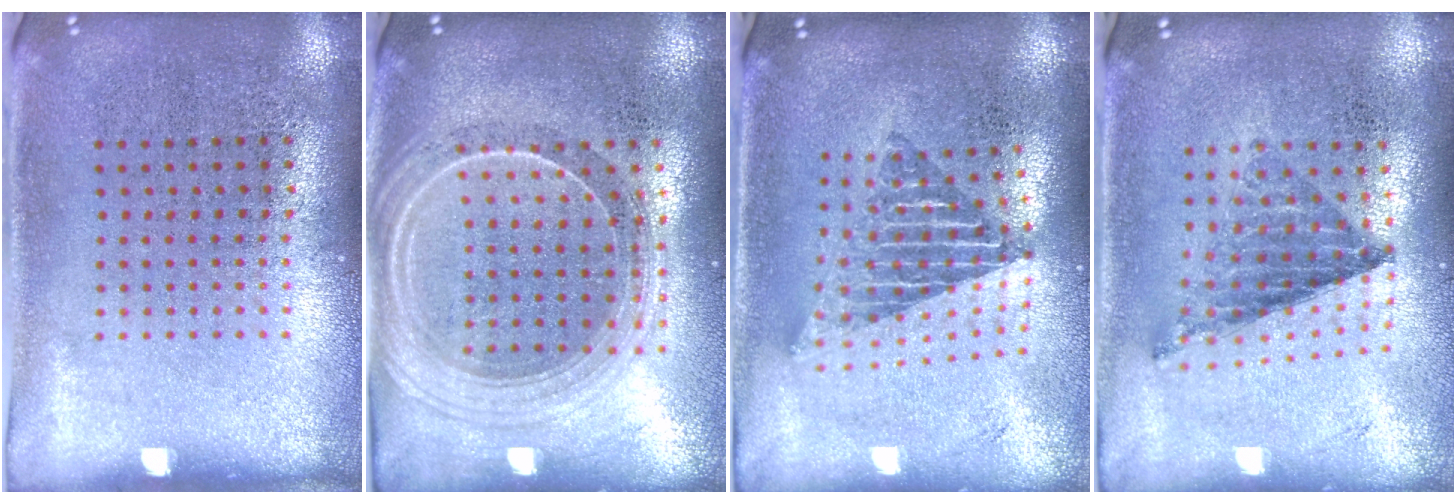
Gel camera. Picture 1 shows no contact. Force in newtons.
{"total": 2.3, "press": 2.0, "slide": 1.2}
{"total": 1.9, "press": 1.5, "slide": 1.2}
{"total": 0.8, "press": 0.8, "slide": 0.1}